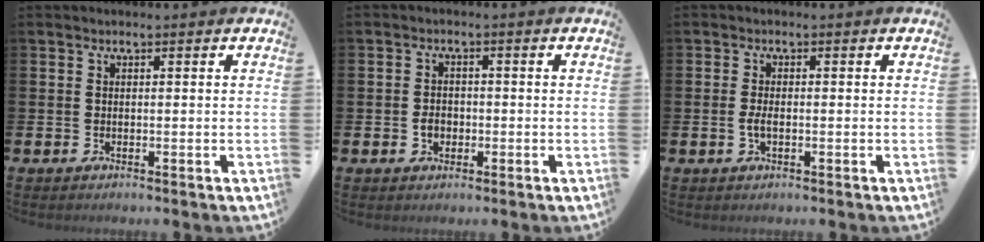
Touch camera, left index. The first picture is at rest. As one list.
[{"total": 2.1, "force": [-0.5, 1.7, 1.2], "torque": [-0.010, 0.000, -0.015]}, {"total": 1.8, "force": [-0.3, 0.8, 1.6], "torque": [-0.025, -0.001, -0.008]}]